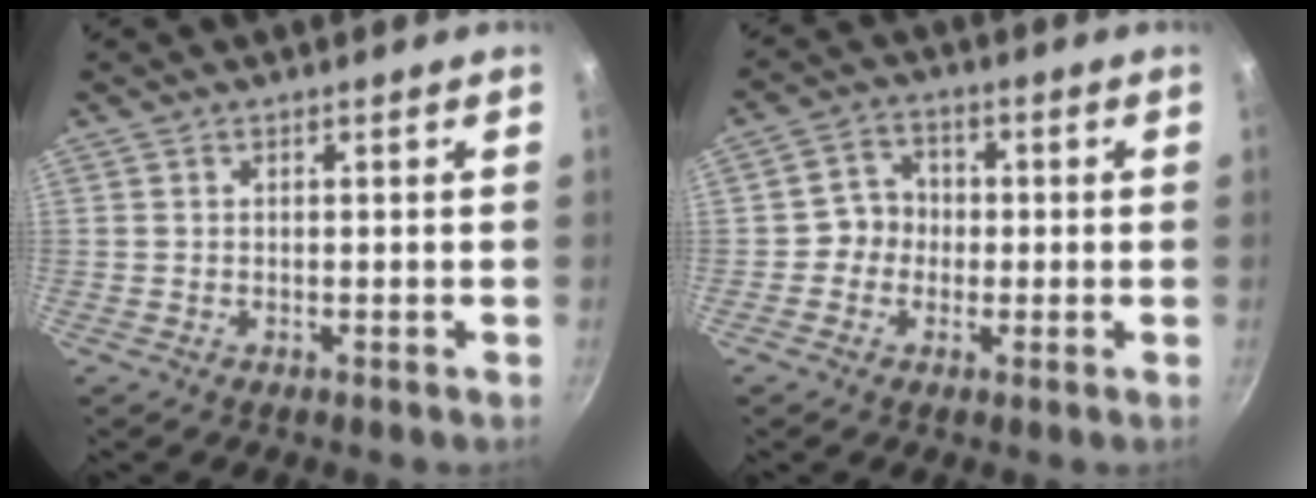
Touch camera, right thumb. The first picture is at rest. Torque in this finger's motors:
{"motor_torque": [-0.37, 0.21, 0.00, 0.18, 0.03]}